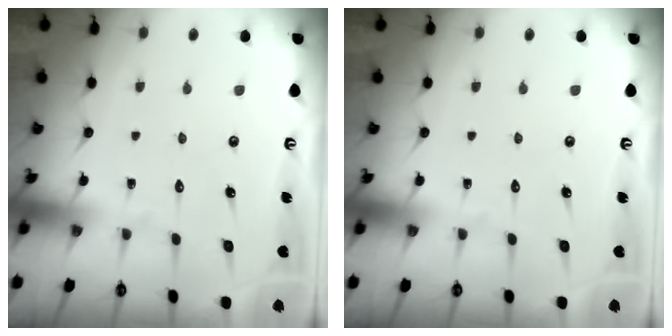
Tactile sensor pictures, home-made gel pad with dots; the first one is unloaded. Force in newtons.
{"total": 0.0}